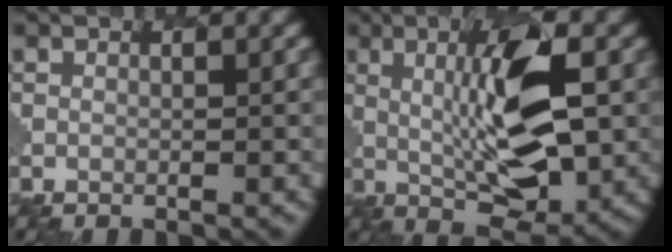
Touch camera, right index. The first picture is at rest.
{"total": 6.9, "force": [0.8, 2.0, 6.6], "torque": [-0.151, 0.009, -0.011]}